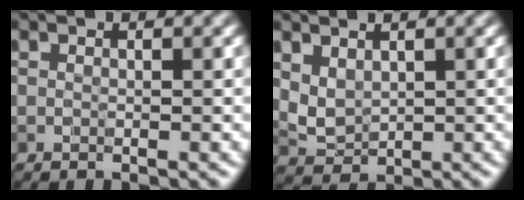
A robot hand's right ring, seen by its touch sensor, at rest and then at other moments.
{"total": 1.9, "force": [1.0, 1.3, 1.0], "torque": [-0.022, -0.004, 0.026]}